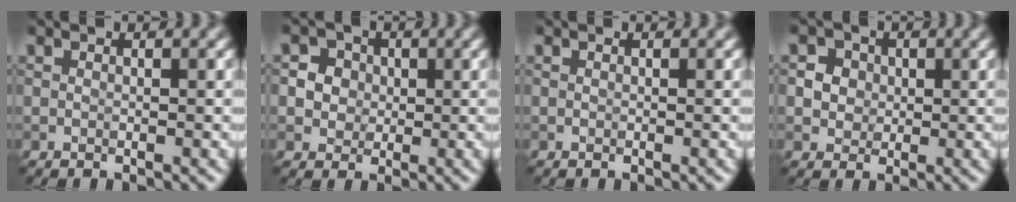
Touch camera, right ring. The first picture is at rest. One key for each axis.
{"total": 4.9, "fx": 1.6, "fy": 4.2, "fz": 1.9, "tx": -0.023, "ty": 0.018, "tz": 0.022}
{"total": 0.0}
{"total": 4.1, "fx": 1.4, "fy": 3.4, "fz": 1.7, "tx": -0.028, "ty": 0.011, "tz": 0.023}